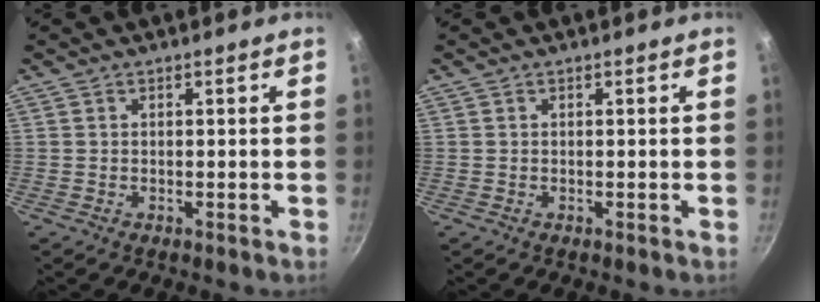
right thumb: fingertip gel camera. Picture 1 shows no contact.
{"total": 0.0}